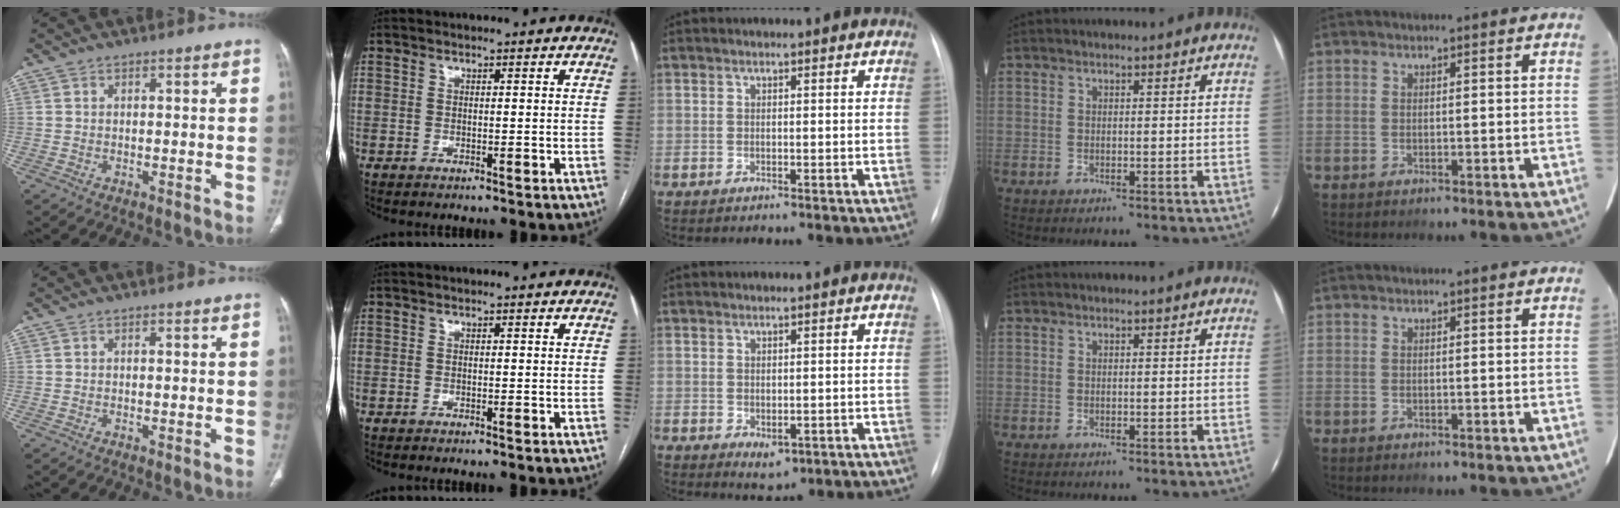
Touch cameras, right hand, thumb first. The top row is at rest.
{"middle": {"total": 2.4, "force": [-0.6, 1.6, 1.8], "torque": [-0.021, -0.004, 0.003]}}